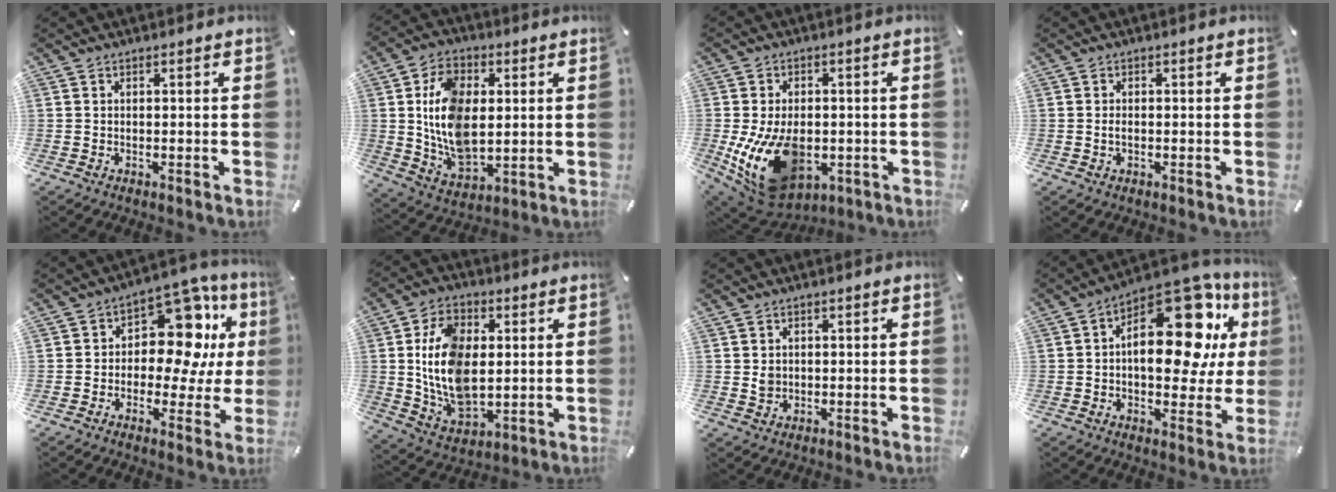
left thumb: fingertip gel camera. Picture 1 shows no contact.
{"total": 15.5, "force": [1.7, 10.5, 11.3], "torque": [-0.242, 0.005, 0.031]}
{"total": 18.2, "force": [-3.3, 11.9, 13.4], "torque": [-0.253, -0.003, -0.042]}
{"total": 1.3, "force": [-0.2, 0.7, 1.1], "torque": [-0.022, 0.001, -0.004]}
{"total": 14.1, "force": [4.3, 8.8, 10.2], "torque": [-0.150, -0.034, 0.072]}
{"total": 16.5, "force": [1.6, 11.1, 12.1], "torque": [-0.258, 0.003, 0.030]}
{"total": 2.2, "force": [0.3, 2.0, 0.7], "torque": [-0.007, 0.000, 0.003]}
{"total": 22.7, "force": [6.9, 12.5, 17.7], "torque": [-0.219, -0.054, 0.117]}